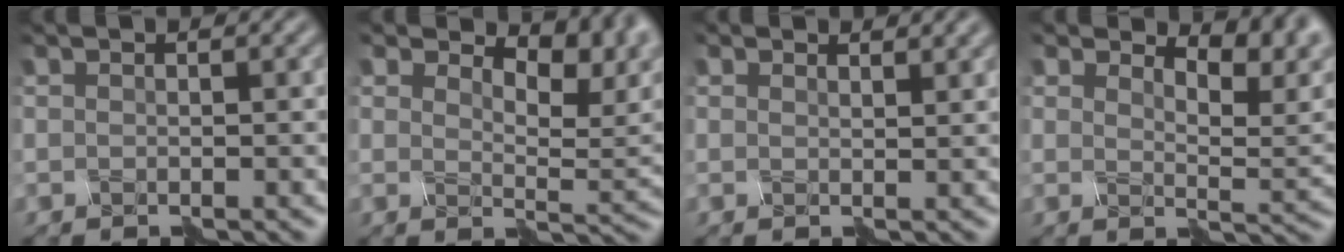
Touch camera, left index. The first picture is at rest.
{"total": 9.1, "force": [5.6, 3.8, 6.0], "torque": [-0.084, 0.009, 0.085]}
{"total": 1.6, "force": [1.5, 0.5, 0.4], "torque": [-0.013, -0.001, 0.025]}
{"total": 6.1, "force": [4.4, 2.2, 3.6], "torque": [-0.053, 0.004, 0.067]}